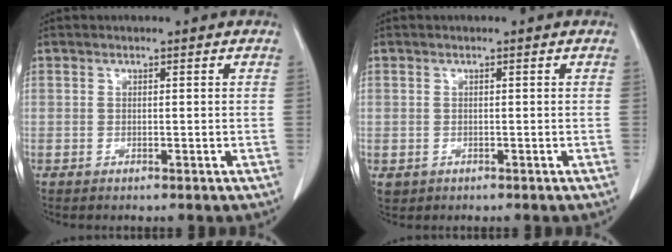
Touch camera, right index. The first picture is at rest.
{"total": 1.3, "force": [-0.2, 1.2, 0.2], "torque": [-0.007, 0.004, 0.004]}